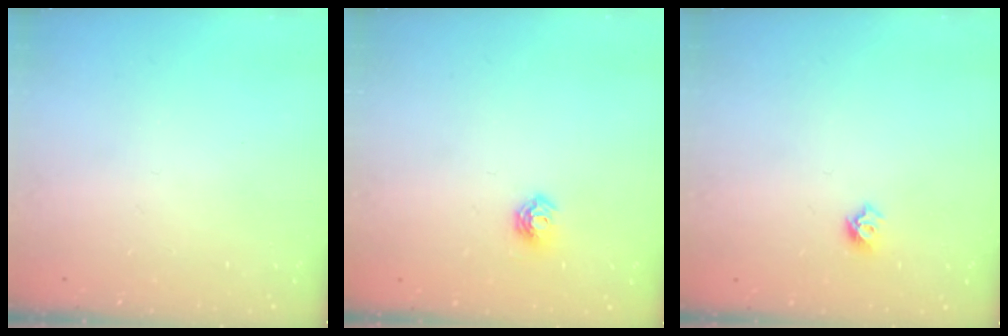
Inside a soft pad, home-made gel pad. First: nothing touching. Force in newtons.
{"total": 5.2, "press": 5.2, "slide": 0.5}
{"total": 4.9, "press": 4.8, "slide": 0.8}